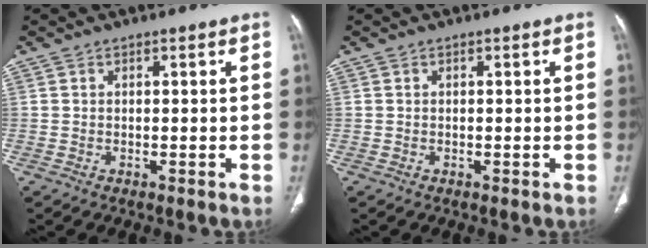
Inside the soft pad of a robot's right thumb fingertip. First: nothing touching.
{"total": 0.0}